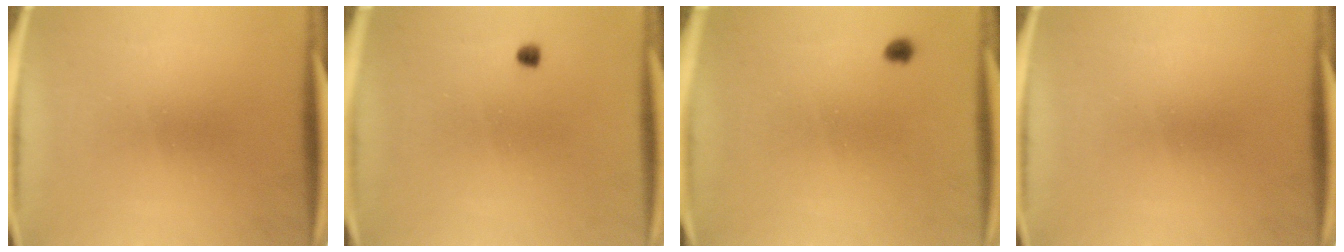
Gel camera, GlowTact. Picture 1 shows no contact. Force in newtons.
{"total": 1.0}
{"total": 1.1}
{"total": 0.0}